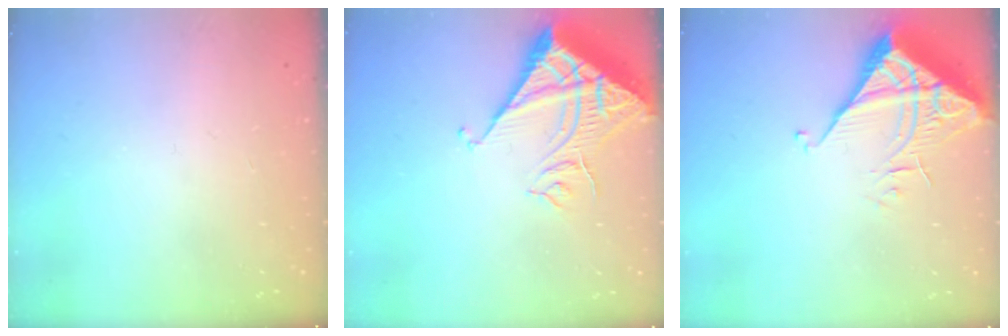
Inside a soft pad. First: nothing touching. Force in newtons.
{"total": 11.6, "press": 11.5, "slide": 1.4}
{"total": 6.7, "press": 6.7, "slide": 0.7}